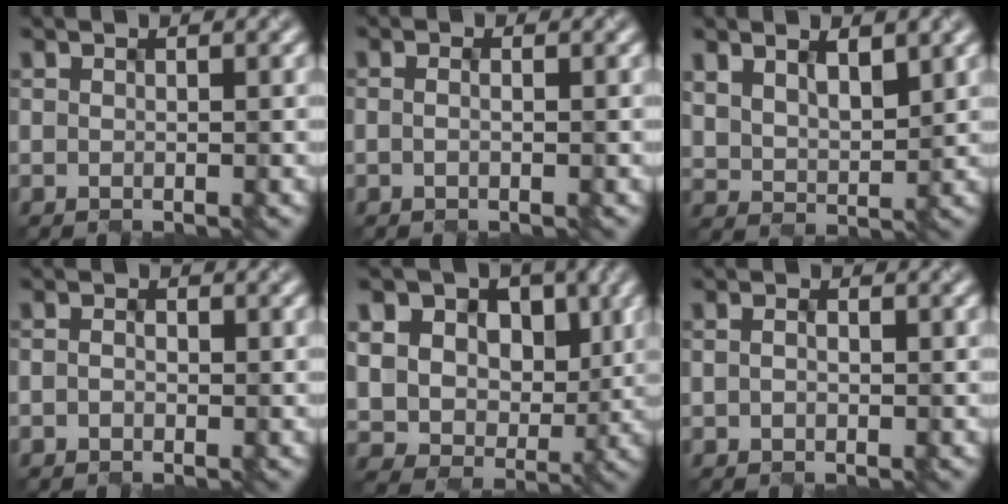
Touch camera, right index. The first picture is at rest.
{"total": 0.7, "force": [-0.1, 0.3, 0.6], "torque": [-0.003, -0.005, -0.005]}
{"total": 3.8, "force": [2.0, 2.2, 2.5], "torque": [-0.054, -0.004, 0.034]}
{"total": 1.9, "force": [-0.1, 1.5, 1.1], "torque": [-0.008, 0.006, -0.013]}
{"total": 12.2, "force": [3.9, 9.7, 6.3], "torque": [-0.120, 0.023, 0.067]}
{"total": 1.7, "force": [0.0, 1.3, 1.1], "torque": [-0.018, 0.001, -0.001]}